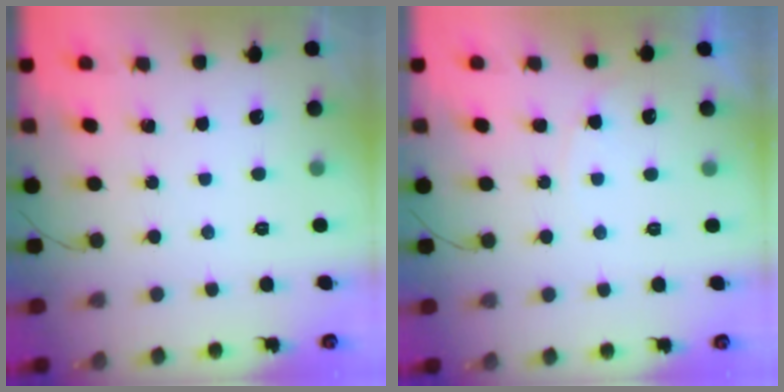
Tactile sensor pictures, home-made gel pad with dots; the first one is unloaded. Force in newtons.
{"total": 4.2, "press": 4.2, "slide": 0.3}